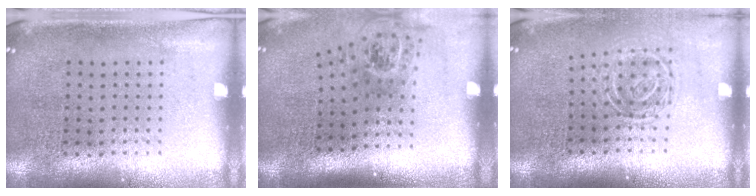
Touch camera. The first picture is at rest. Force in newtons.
{"total": 1.8, "press": 1.3, "slide": 1.2}
{"total": 1.7, "press": 1.2, "slide": 1.1}